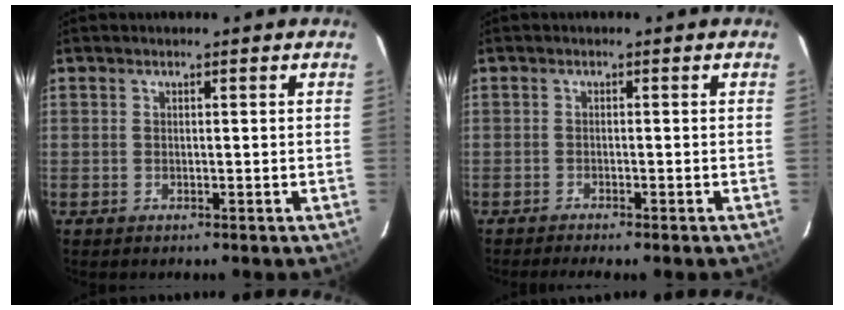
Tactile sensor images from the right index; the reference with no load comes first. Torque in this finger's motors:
{"motor_torque": [0.56, -0.74, 0.25, 0.04]}